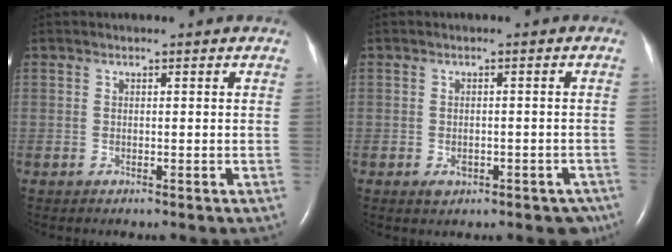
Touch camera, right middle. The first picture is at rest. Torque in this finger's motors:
{"motor_torque": [-0.03, -0.04, 0.04, 0.01]}